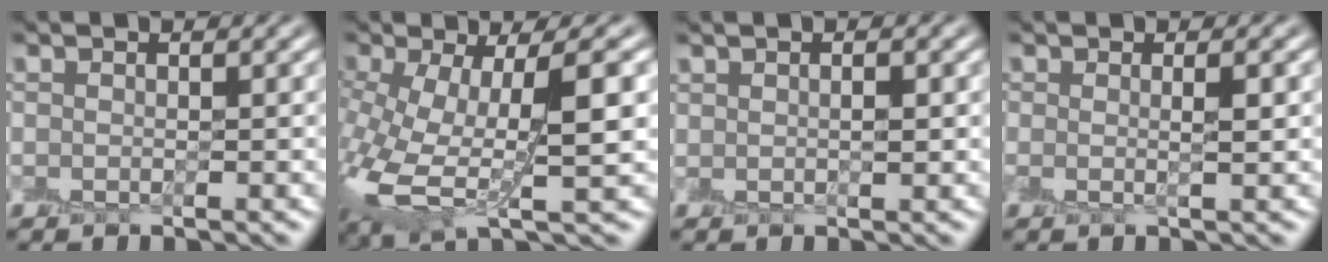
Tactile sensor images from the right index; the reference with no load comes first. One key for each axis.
{"total": 9.7, "fx": 0.4, "fy": 3.8, "fz": 8.9, "tx": -0.174, "ty": -0.013, "tz": 0.013}
{"total": 1.1, "fx": 0.5, "fy": 0.3, "fz": 0.9, "tx": -0.011, "ty": -0.002, "tz": 0.013}
{"total": 1.7, "fx": 0.1, "fy": 0.4, "fz": 1.6, "tx": -0.022, "ty": 0.000, "tz": -0.001}